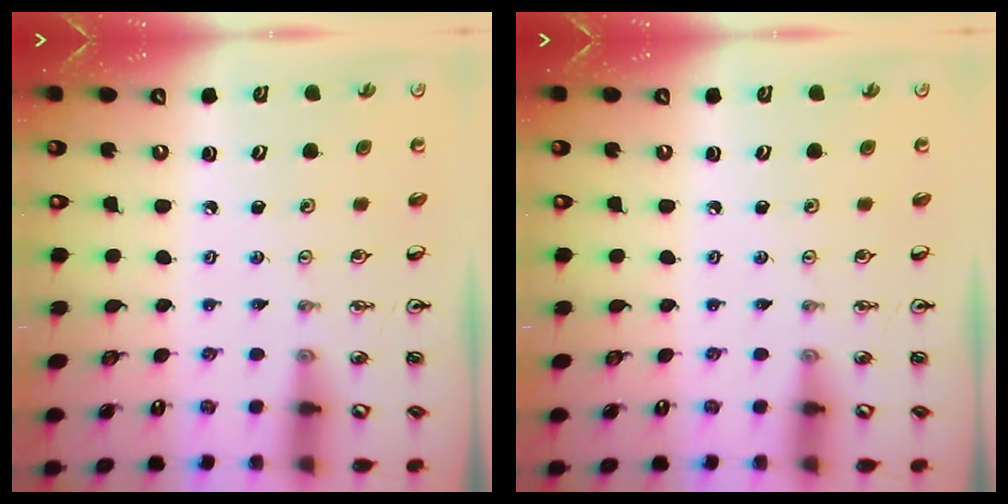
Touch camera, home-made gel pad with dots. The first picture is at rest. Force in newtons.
{"total": 0.0}